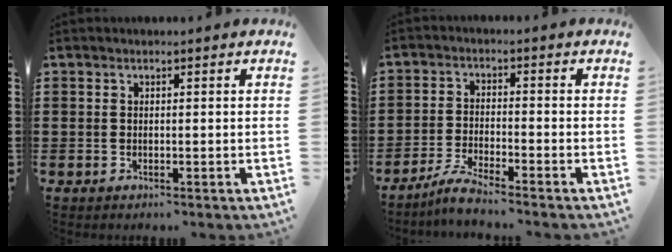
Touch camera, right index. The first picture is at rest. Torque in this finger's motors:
{"motor_torque": [-0.27, 0.60, 0.06, 0.02]}